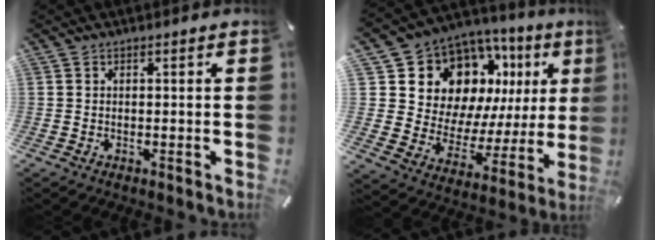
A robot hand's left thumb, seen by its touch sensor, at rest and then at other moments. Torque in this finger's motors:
{"motor_torque": [1.15, 2.36, 1.47, -1.31, 0.07]}